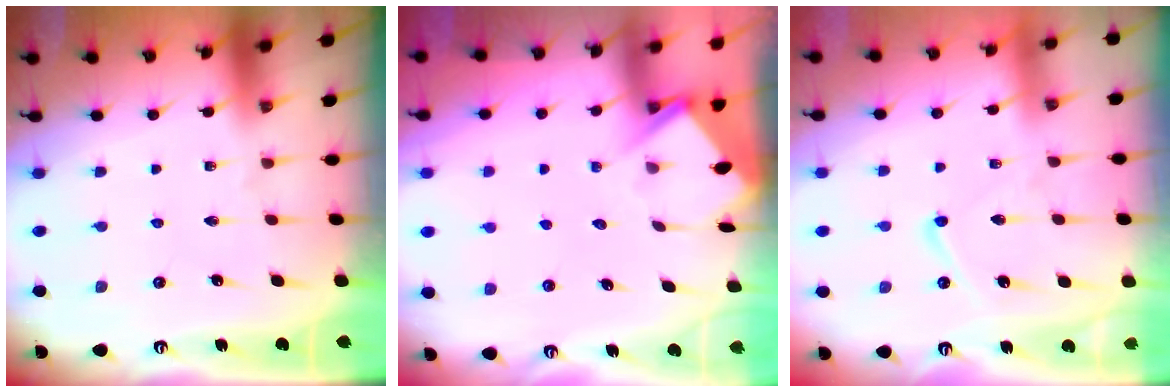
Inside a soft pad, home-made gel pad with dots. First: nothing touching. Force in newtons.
{"total": 4.0, "press": 4.0, "slide": 0.4}
{"total": 8.0, "press": 8.0, "slide": 0.8}